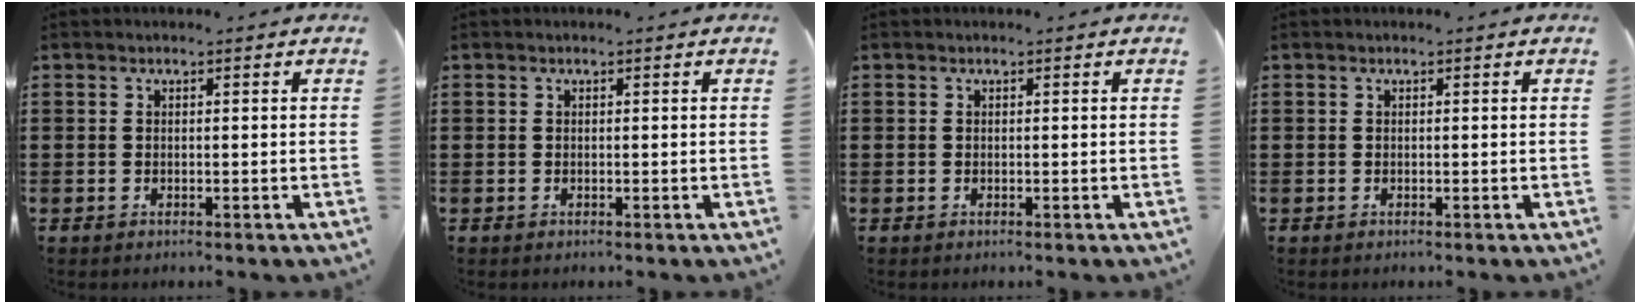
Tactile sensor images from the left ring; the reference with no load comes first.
{"total": 0.0}
{"total": 0.0}
{"total": 0.0}